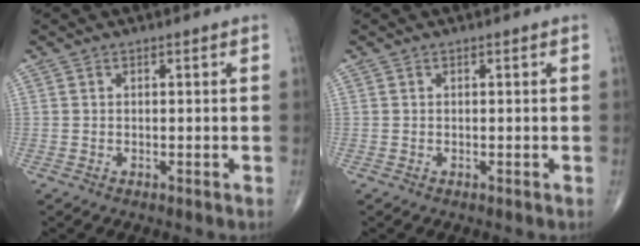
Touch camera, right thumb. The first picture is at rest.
{"total": 0.0}